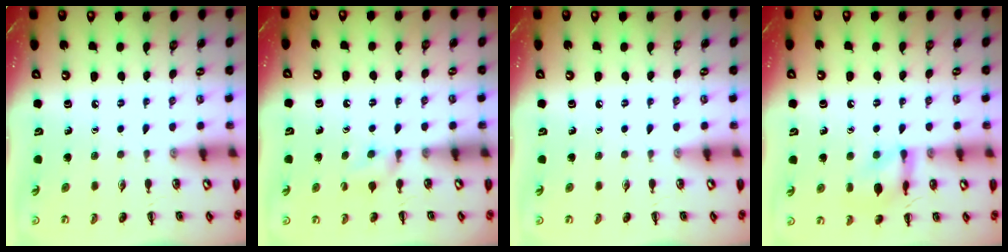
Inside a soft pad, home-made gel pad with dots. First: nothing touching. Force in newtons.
{"total": 5.2, "press": 5.0, "slide": 1.4}
{"total": 0.0}
{"total": 10.9, "press": 10.8, "slide": 0.9}